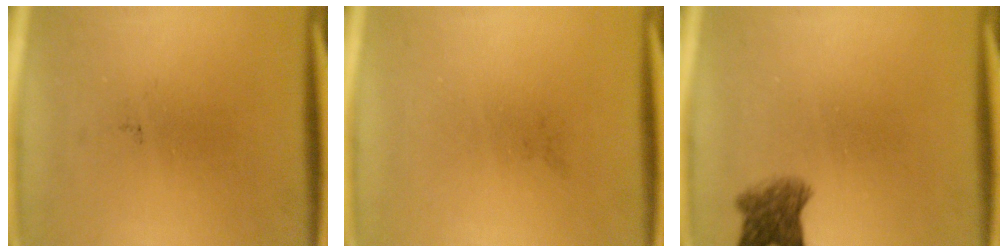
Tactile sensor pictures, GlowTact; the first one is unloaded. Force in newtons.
{"total": 0.0}
{"total": 4.4}